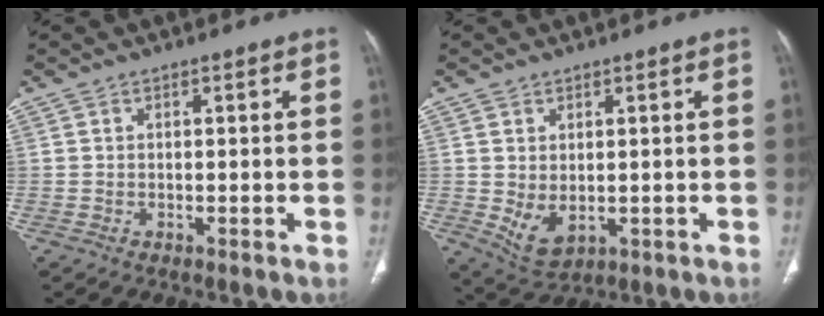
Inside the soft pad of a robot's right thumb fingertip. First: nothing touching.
{"total": 5.4, "force": [-0.4, 3.4, 4.1], "torque": [-0.069, -0.009, 0.014]}